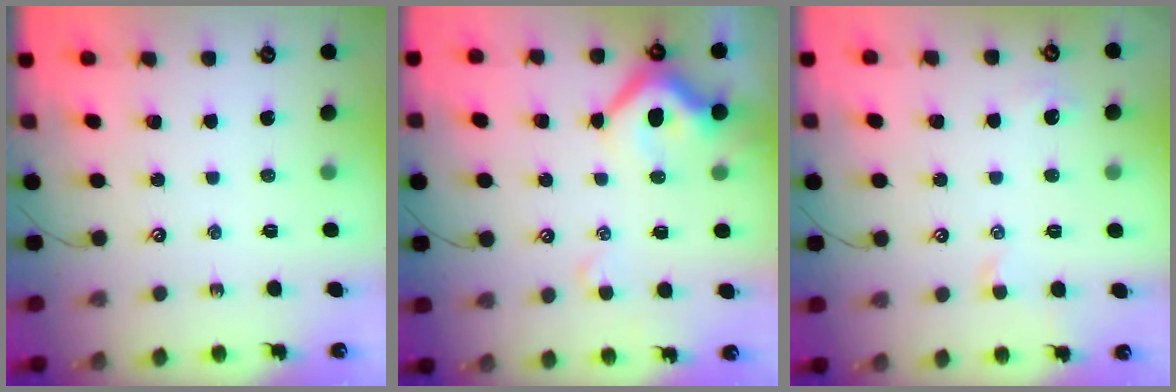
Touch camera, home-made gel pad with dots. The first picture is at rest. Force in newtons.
{"total": 7.1, "press": 7.0, "slide": 1.5}
{"total": 0.9, "press": 0.7, "slide": 0.5}